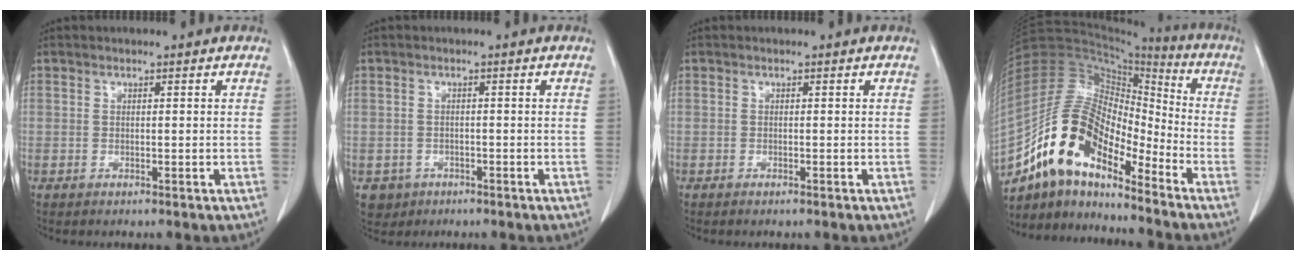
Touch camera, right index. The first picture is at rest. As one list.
[{"total": 3.2, "force": [-1.4, 2.8, 0.2], "torque": [-0.002, 0.008, -0.020]}, {"total": 0.6, "force": [-0.5, 0.1, 0.3], "torque": [-0.011, -0.002, -0.006]}, {"total": 15.7, "force": [-11.3, 6.0, 9.1], "torque": [-0.170, 0.046, -0.208]}]